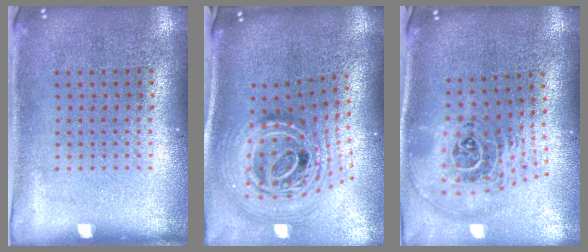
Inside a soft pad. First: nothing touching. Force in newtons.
{"total": 2.9, "press": 2.0, "slide": 2.2}
{"total": 2.6, "press": 1.9, "slide": 1.8}